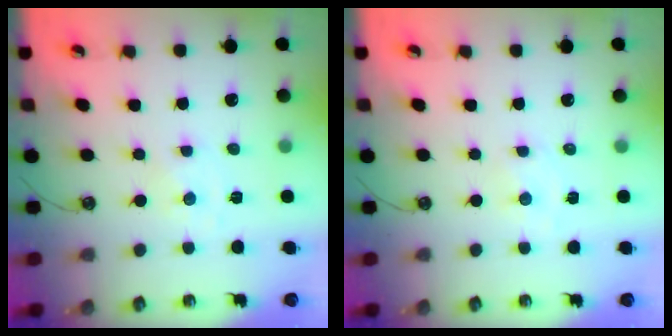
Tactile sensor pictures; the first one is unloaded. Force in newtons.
{"total": 1.8, "press": 1.8, "slide": 0.3}